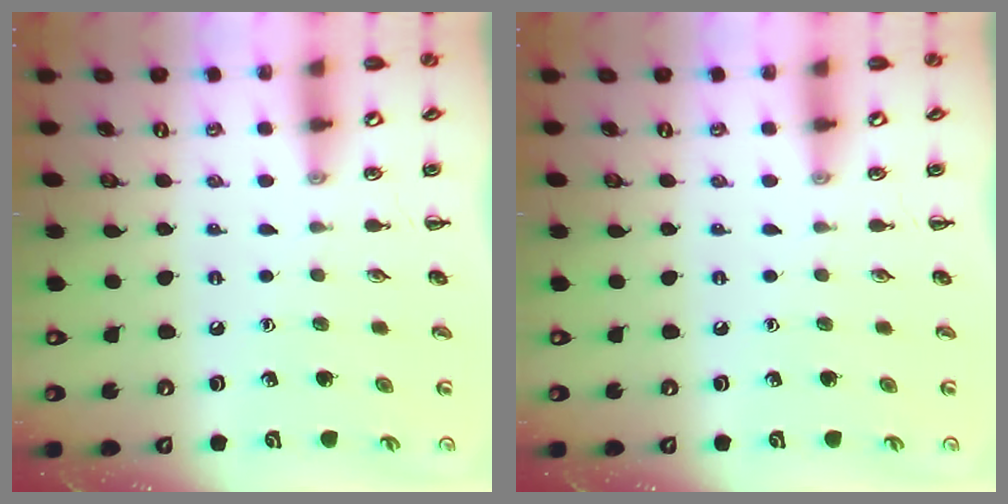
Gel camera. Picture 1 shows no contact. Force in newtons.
{"total": 0.0}